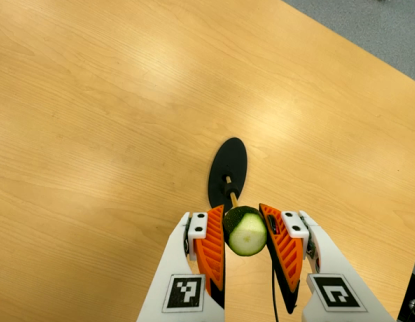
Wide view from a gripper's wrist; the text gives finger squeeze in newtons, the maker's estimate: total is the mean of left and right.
{"total": 9.5, "left": 9.1, "right": 10.0}